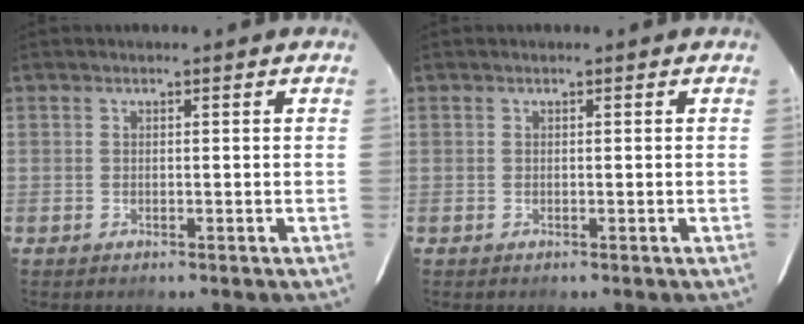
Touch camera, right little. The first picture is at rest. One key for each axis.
{"total": 0.0}